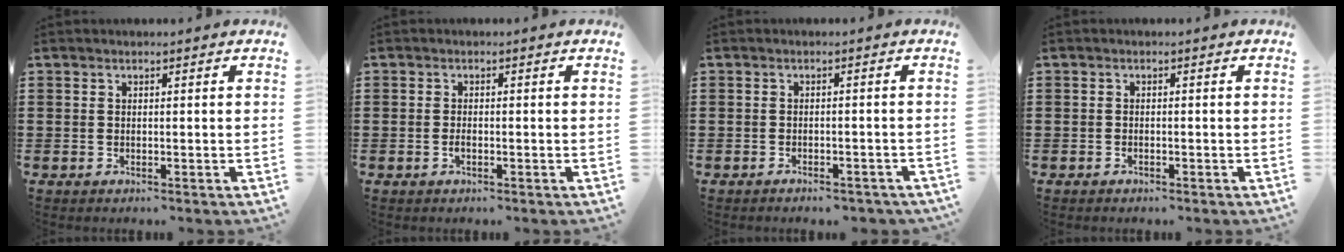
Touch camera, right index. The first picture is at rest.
{"total": 0.8, "force": [-0.4, 0.3, 0.7], "torque": [-0.013, -0.003, -0.006]}
{"total": 1.6, "force": [-1.6, 0.2, 0.2], "torque": [-0.008, 0.001, -0.033]}
{"total": 0.6, "force": [-0.6, 0.3, 0.1], "torque": [-0.003, -0.001, -0.012]}